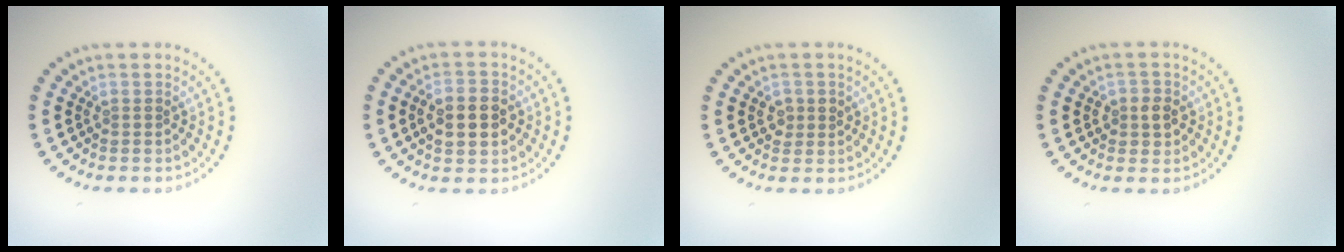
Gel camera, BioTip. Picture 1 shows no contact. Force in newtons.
{"total": 4.4, "press": 4.4, "slide": 0.1}
{"total": 1.4, "press": 1.4, "slide": 0.2}
{"total": 1.8, "press": 1.7, "slide": 0.7}